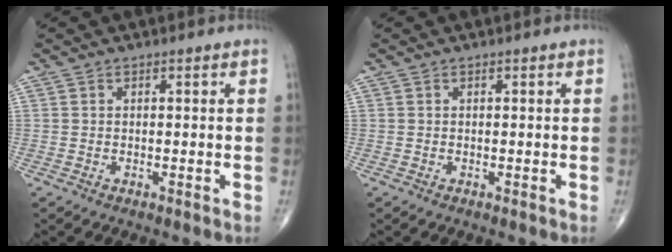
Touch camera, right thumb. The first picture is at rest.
{"total": 0.0}